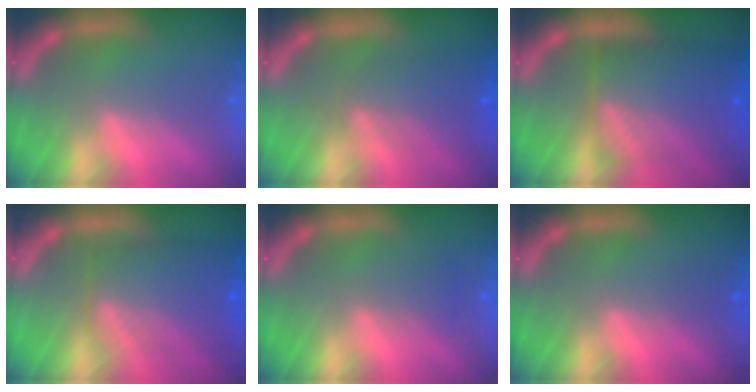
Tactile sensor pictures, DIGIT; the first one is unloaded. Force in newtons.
{"total": 4.5}
{"total": 9.5}
{"total": 7.5}
{"total": 1.5}
{"total": 1.0}